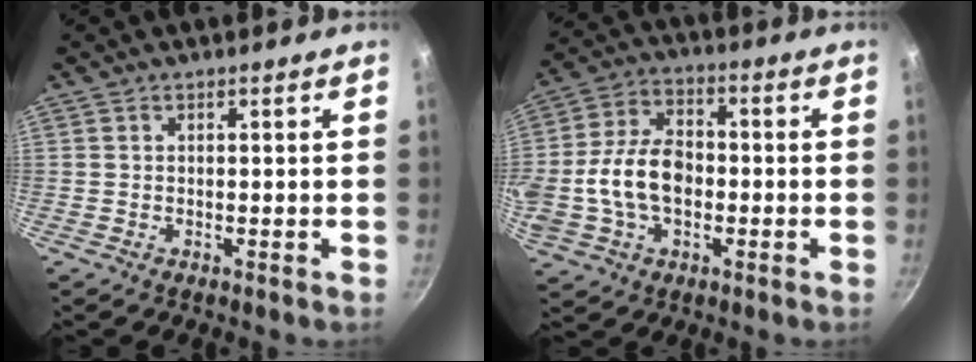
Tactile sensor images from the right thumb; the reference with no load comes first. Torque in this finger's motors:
{"motor_torque": [2.01, 2.26, 1.38, -0.93, 0.54]}